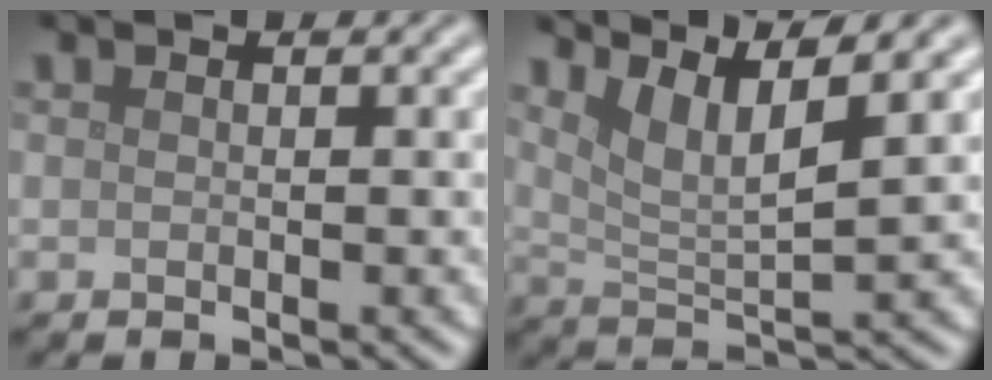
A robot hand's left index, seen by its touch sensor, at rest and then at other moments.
{"total": 4.8, "force": [3.1, 0.9, 3.6], "torque": [-0.067, 0.003, 0.062]}